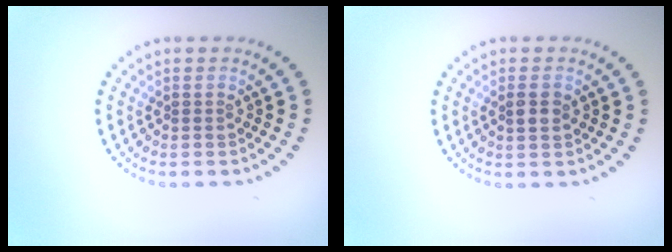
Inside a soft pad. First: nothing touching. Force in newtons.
{"total": 1.4, "press": 1.4, "slide": 0.3}